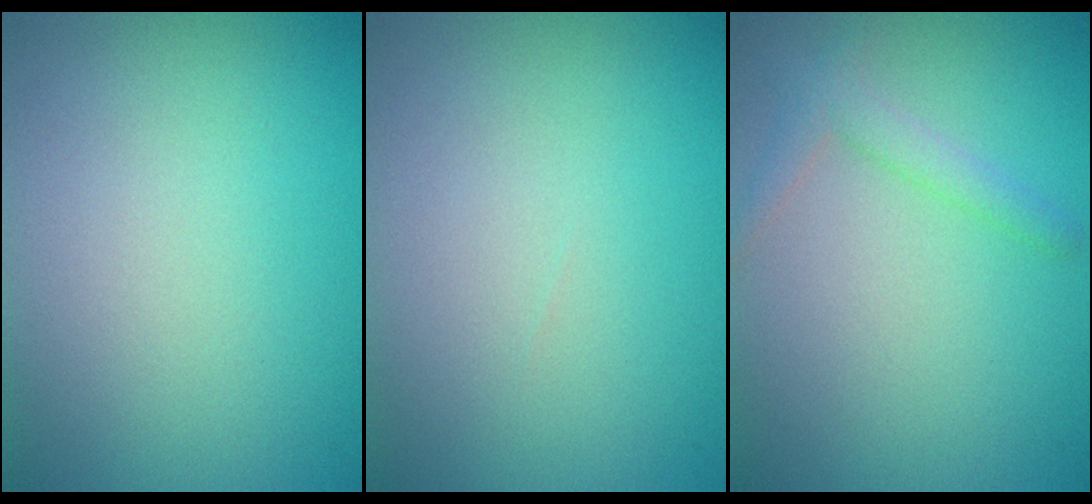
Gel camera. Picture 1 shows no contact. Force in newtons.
{"total": 0.0}
{"total": 1.8, "press": 1.7, "slide": 0.1}